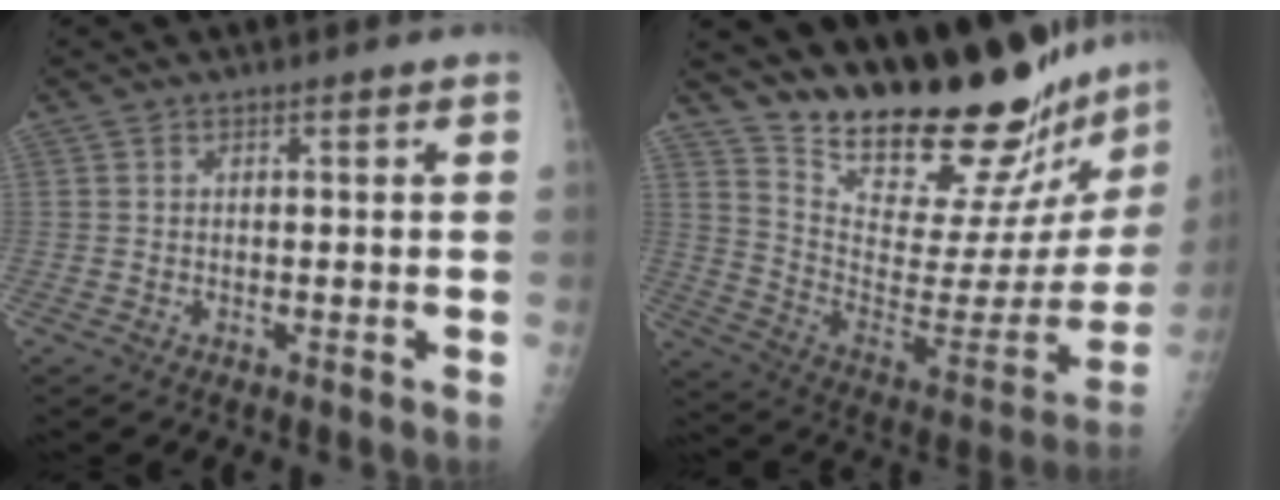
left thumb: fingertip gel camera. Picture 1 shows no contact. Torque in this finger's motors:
{"motor_torque": [0.50, 0.31, 0.78, -1.99, 0.06]}